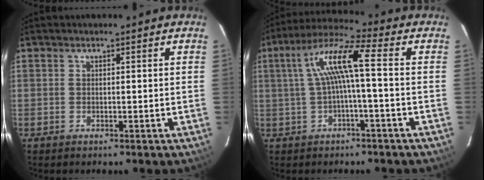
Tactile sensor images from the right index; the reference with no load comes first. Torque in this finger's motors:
{"motor_torque": [1.44, 0.24, 0.72, 0.18]}